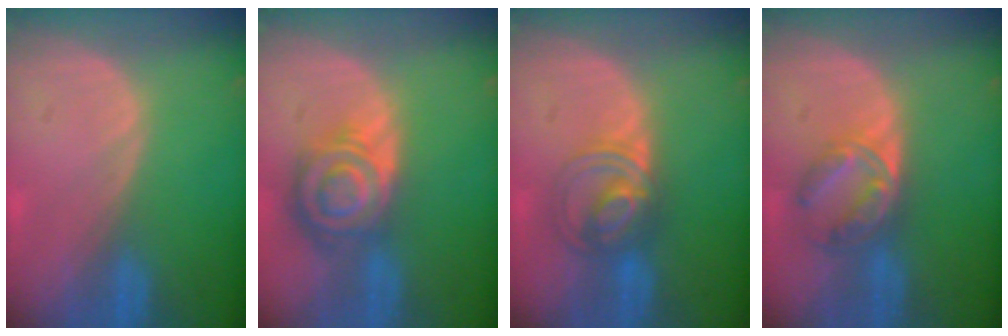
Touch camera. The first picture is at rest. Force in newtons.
{"total": 8.6, "press": 7.5, "slide": 4.3}
{"total": 5.9, "press": 5.9, "slide": 0.9}
{"total": 6.4, "press": 5.8, "slide": 2.8}